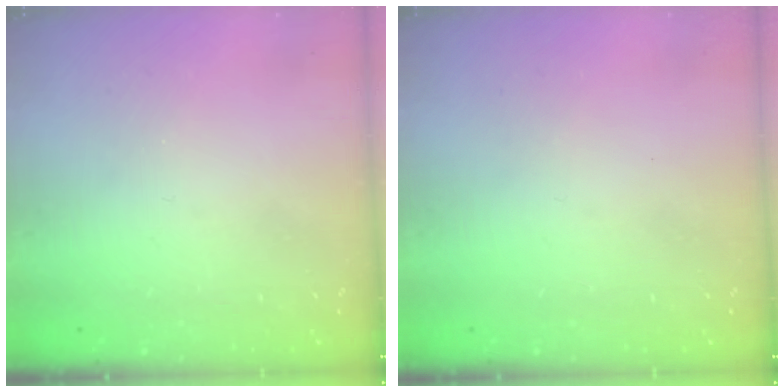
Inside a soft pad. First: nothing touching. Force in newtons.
{"total": 0.0}